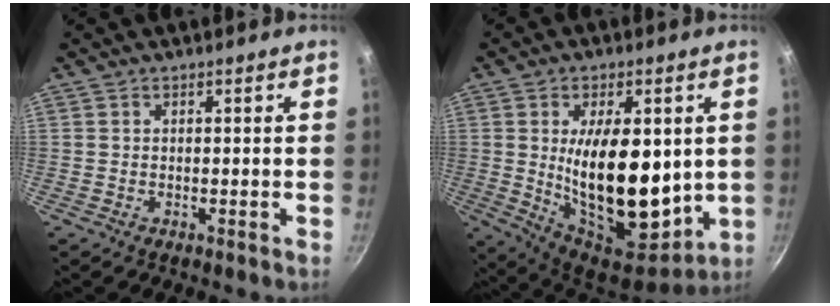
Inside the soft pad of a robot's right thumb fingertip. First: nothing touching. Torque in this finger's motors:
{"motor_torque": [1.11, 3.89, 2.49, -0.07, 0.21]}